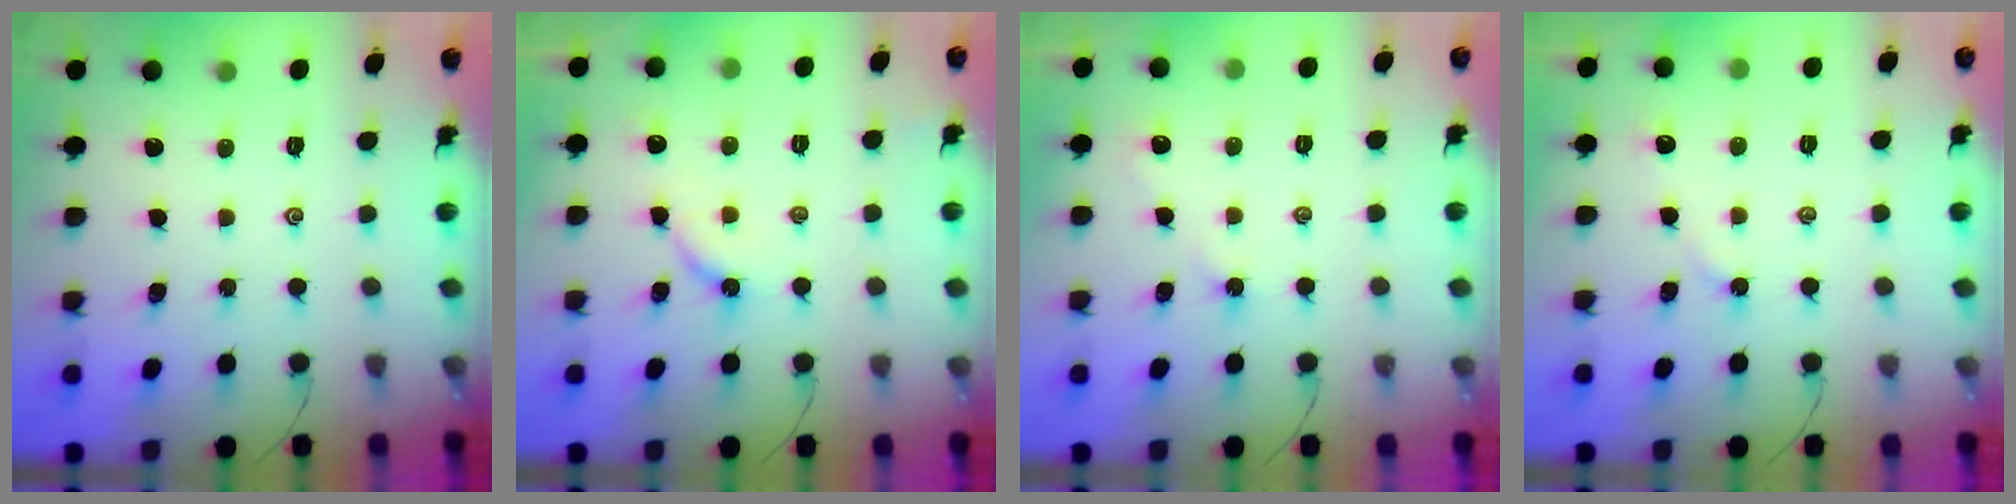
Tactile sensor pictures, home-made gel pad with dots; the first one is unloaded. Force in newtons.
{"total": 5.0, "press": 5.0, "slide": 0.6}
{"total": 2.3, "press": 2.3, "slide": 0.5}
{"total": 2.7, "press": 2.7, "slide": 0.3}